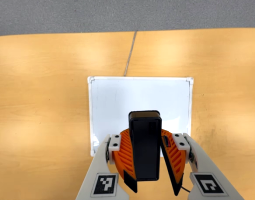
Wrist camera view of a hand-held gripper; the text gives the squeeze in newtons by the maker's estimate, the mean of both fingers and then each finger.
{"total": 10.9, "left": 10.9, "right": 10.8}